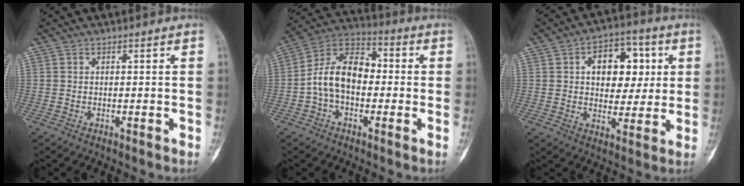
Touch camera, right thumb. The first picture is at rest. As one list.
[{"total": 12.2, "force": [-1.3, 7.7, 9.3], "torque": [-0.152, 0.039, -0.036]}, {"total": 13.1, "force": [3.2, 8.7, 9.3], "torque": [-0.080, 0.004, 0.046]}]